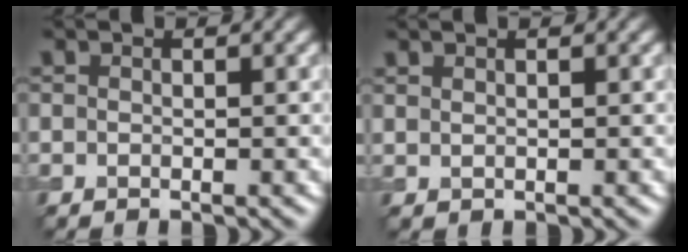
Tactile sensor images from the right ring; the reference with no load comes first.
{"total": 1.4, "force": [1.0, 0.6, 0.8], "torque": [-0.008, -0.005, 0.006]}